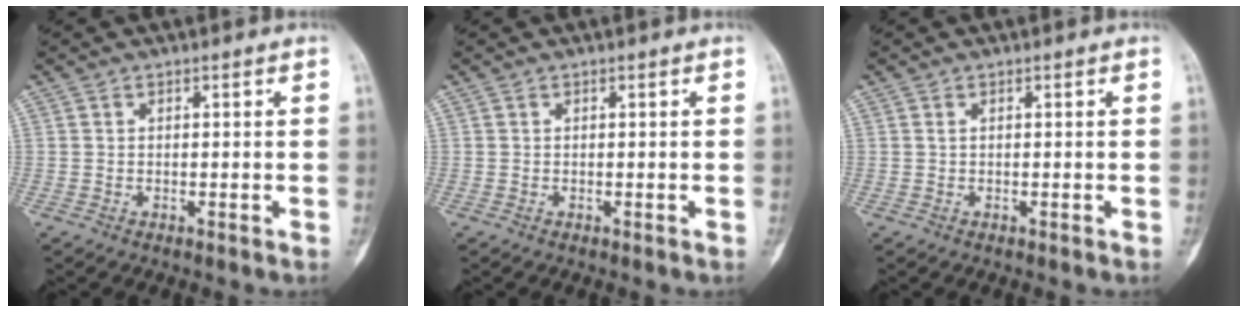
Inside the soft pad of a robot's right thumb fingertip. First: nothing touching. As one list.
[{"total": 0.0}, {"total": 0.0}]